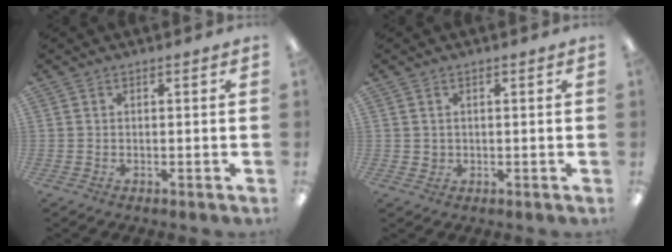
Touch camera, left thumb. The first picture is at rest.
{"total": 1.4, "force": [0.6, 1.2, 0.2], "torque": [-0.006, 0.004, 0.010]}